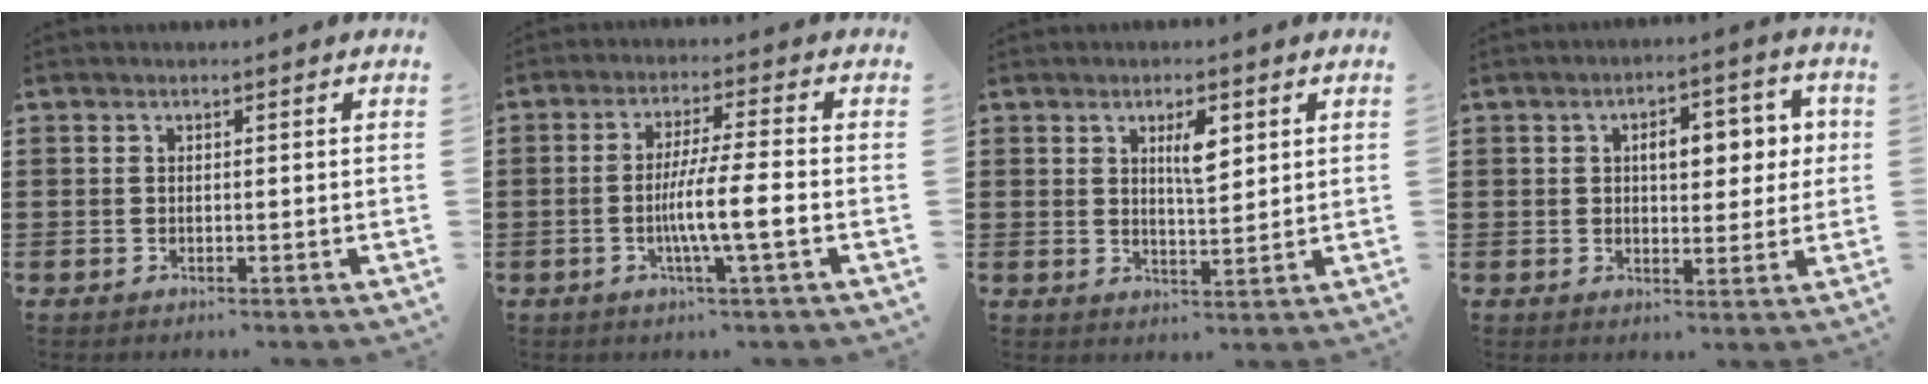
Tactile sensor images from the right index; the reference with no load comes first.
{"total": 7.4, "force": [-1.9, 0.3, 7.1], "torque": [-0.127, -0.006, -0.037]}
{"total": 4.2, "force": [1.7, 1.4, 3.6], "torque": [-0.059, 0.001, 0.024]}
{"total": 6.5, "force": [1.2, 3.6, 5.2], "torque": [-0.078, 0.002, 0.009]}